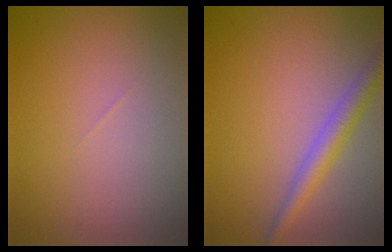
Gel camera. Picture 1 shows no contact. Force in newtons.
{"total": 2.9, "press": 2.9, "slide": 0.1}